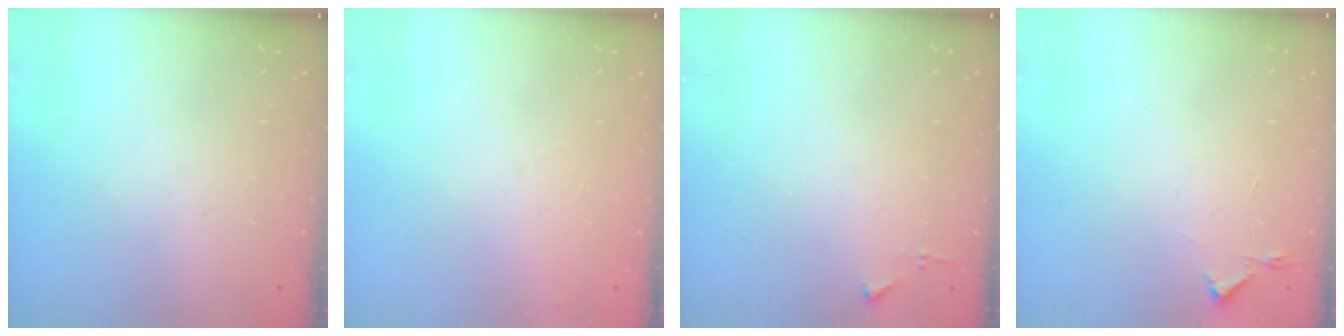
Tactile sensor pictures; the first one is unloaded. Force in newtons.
{"total": 4.5, "press": 4.4, "slide": 0.6}
{"total": 3.7, "press": 3.7, "slide": 0.5}
{"total": 2.7, "press": 2.6, "slide": 0.4}